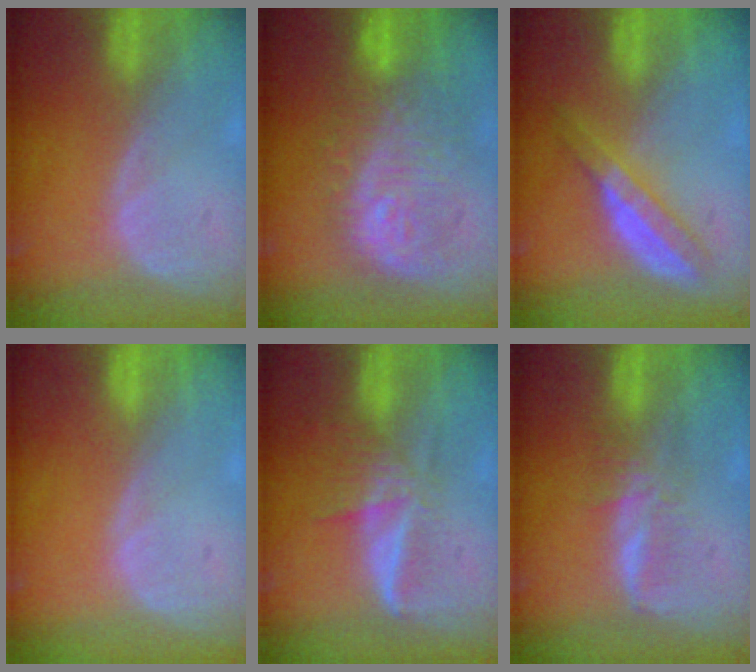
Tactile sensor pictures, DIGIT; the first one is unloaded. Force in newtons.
{"total": 10.4, "press": 10.1, "slide": 2.6}
{"total": 6.2, "press": 5.4, "slide": 3.1}
{"total": 0.0}
{"total": 6.0, "press": 5.3, "slide": 2.7}
{"total": 3.4, "press": 3.4, "slide": 0.6}